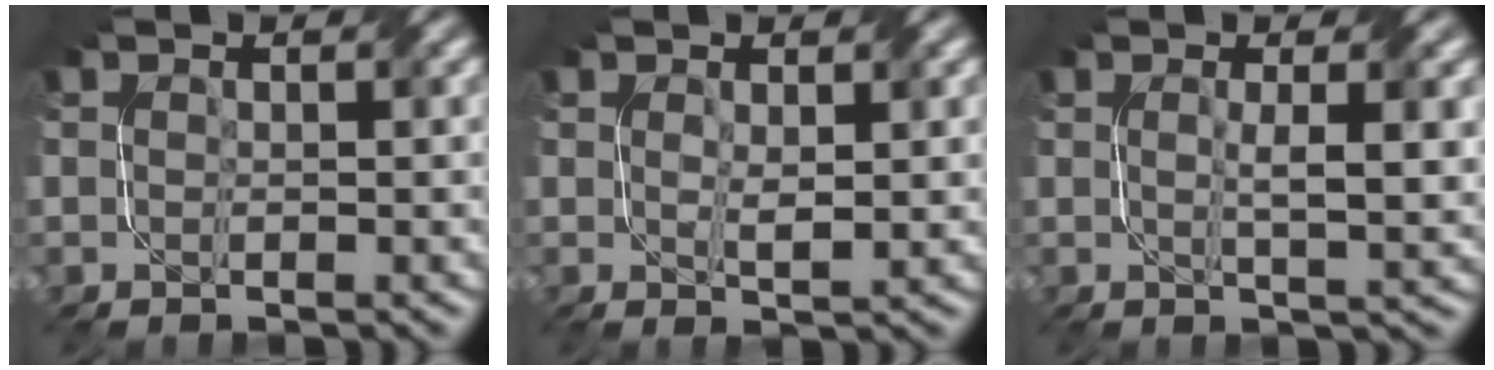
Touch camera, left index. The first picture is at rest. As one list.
[{"total": 1.7, "force": [0.4, 0.6, 1.6], "torque": [-0.031, -0.005, 0.011]}, {"total": 3.4, "force": [0.5, 0.6, 3.3], "torque": [-0.049, -0.002, 0.009]}]